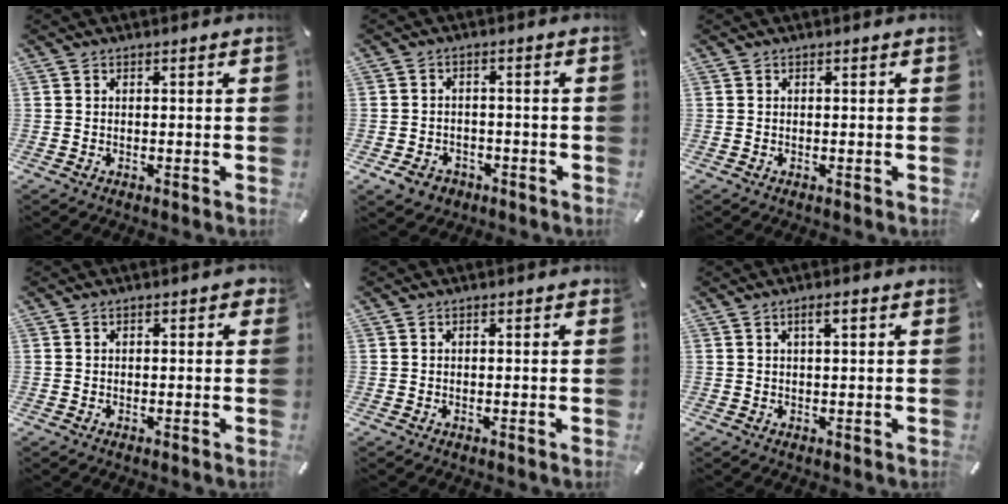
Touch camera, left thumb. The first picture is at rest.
{"total": 4.7, "force": [-2.5, 3.7, 1.5], "torque": [-0.036, 0.010, -0.048]}
{"total": 0.0}
{"total": 1.5, "force": [0.2, 1.0, 1.1], "torque": [-0.012, 0.003, 0.000]}
{"total": 0.7, "force": [0.1, 0.5, 0.4], "torque": [-0.007, 0.005, 0.000]}
{"total": 2.7, "force": [1.0, 0.8, 2.4], "torque": [-0.041, 0.002, 0.014]}